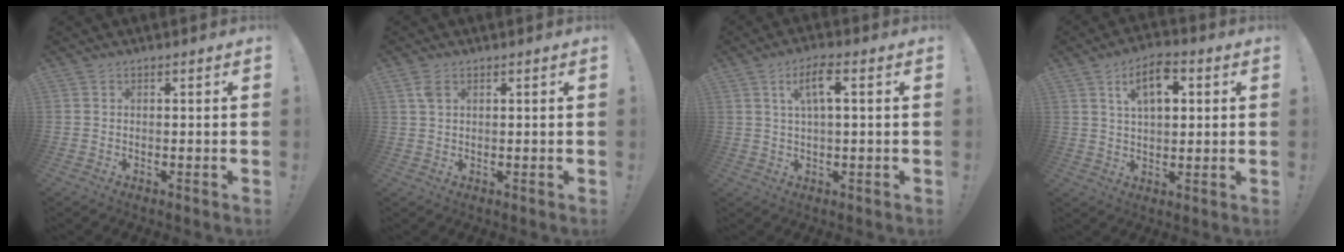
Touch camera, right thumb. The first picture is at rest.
{"total": 3.0, "force": [1.5, 1.6, 2.0], "torque": [-0.041, 0.002, 0.027]}
{"total": 6.8, "force": [2.0, 1.8, 6.3], "torque": [-0.115, 0.005, 0.031]}
{"total": 10.0, "force": [3.7, 5.1, 7.7], "torque": [-0.120, 0.001, 0.064]}